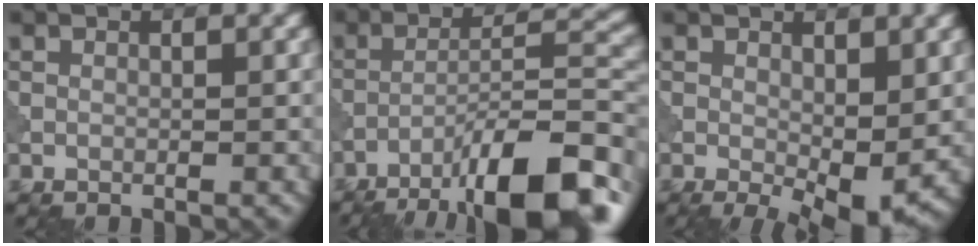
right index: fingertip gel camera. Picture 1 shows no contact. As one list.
[{"total": 12.8, "force": [-8.5, 3.3, 9.1], "torque": [-0.140, 0.013, -0.139]}, {"total": 5.1, "force": [-0.4, 2.2, 4.6], "torque": [-0.069, -0.013, -0.002]}]